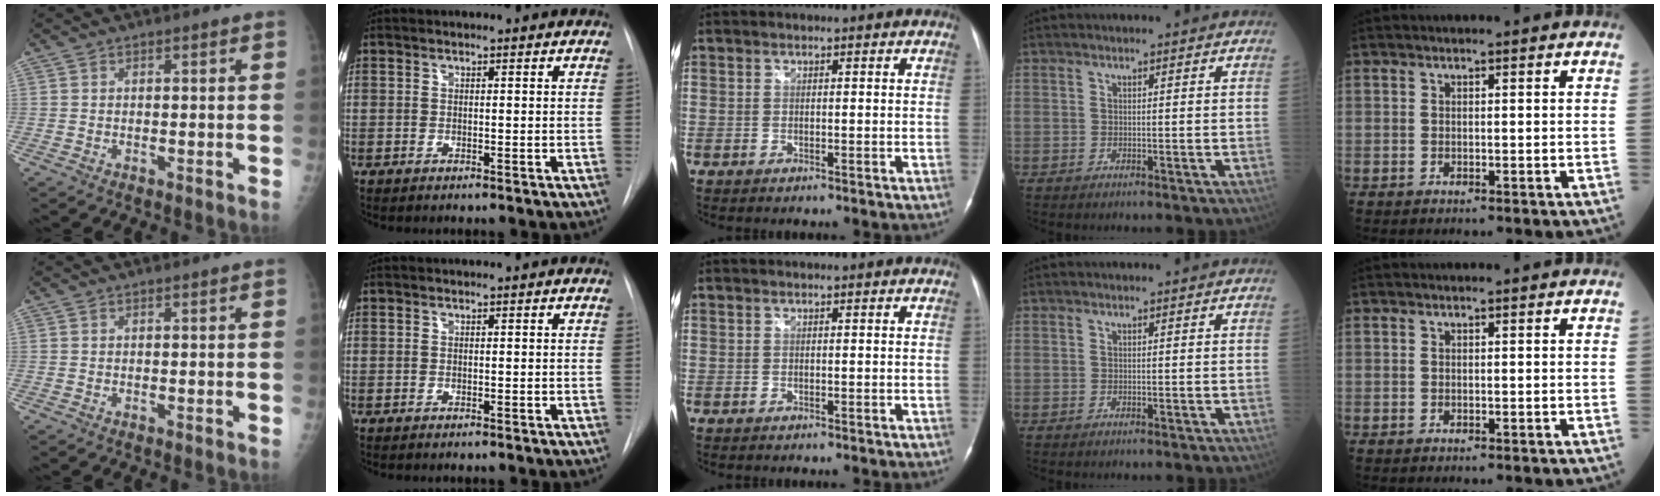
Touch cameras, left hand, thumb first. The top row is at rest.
{}